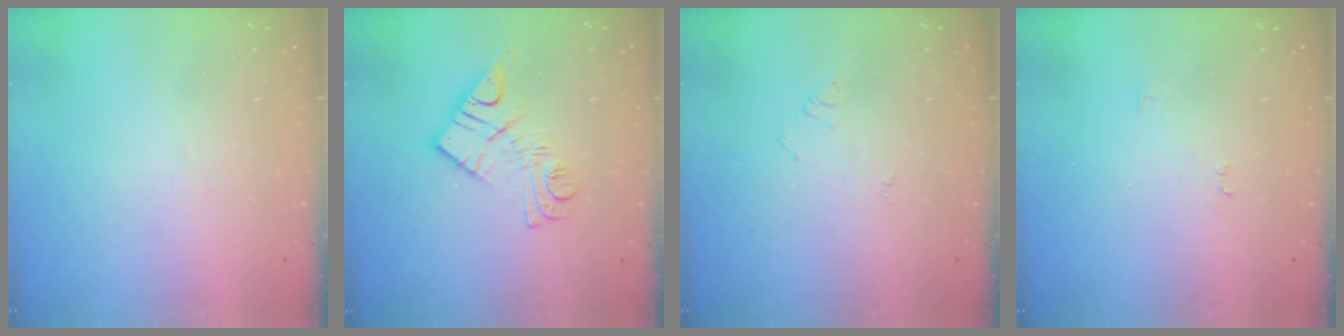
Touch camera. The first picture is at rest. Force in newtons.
{"total": 11.5, "press": 11.5, "slide": 0.6}
{"total": 4.7, "press": 4.7, "slide": 0.6}
{"total": 4.5, "press": 4.5, "slide": 0.5}